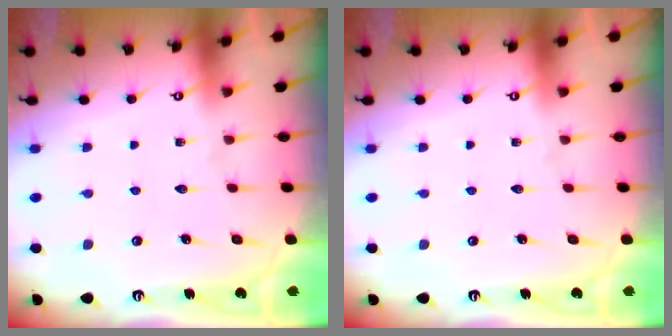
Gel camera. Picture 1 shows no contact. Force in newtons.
{"total": 0.0}